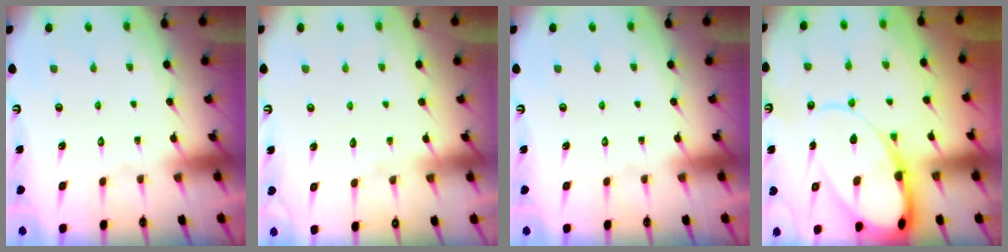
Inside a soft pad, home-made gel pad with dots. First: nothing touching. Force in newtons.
{"total": 2.8, "press": 2.8, "slide": 0.4}
{"total": 0.0}
{"total": 16.3, "press": 16.2, "slide": 1.6}